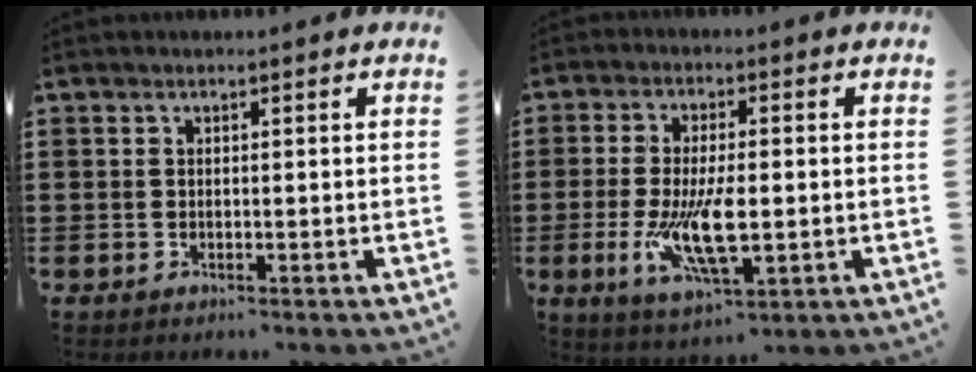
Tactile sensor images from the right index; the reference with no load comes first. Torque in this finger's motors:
{"motor_torque": [1.40, 0.00, 0.46, 0.14]}